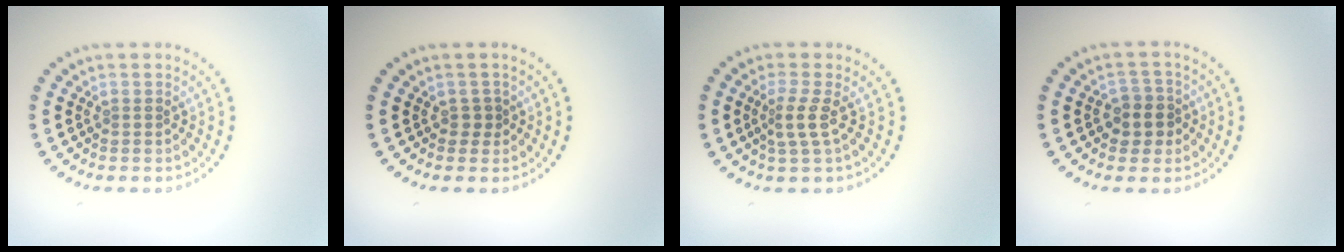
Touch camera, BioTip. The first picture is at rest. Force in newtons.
{"total": 0.8, "press": 0.7, "slide": 0.4}
{"total": 2.2, "press": 1.6, "slide": 1.5}
{"total": 2.6, "press": 2.4, "slide": 0.9}